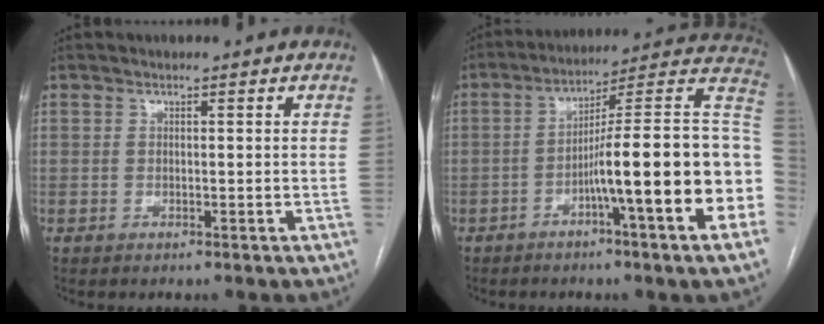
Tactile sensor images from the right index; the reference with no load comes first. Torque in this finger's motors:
{"motor_torque": [2.14, 0.00, 1.05, 0.21]}